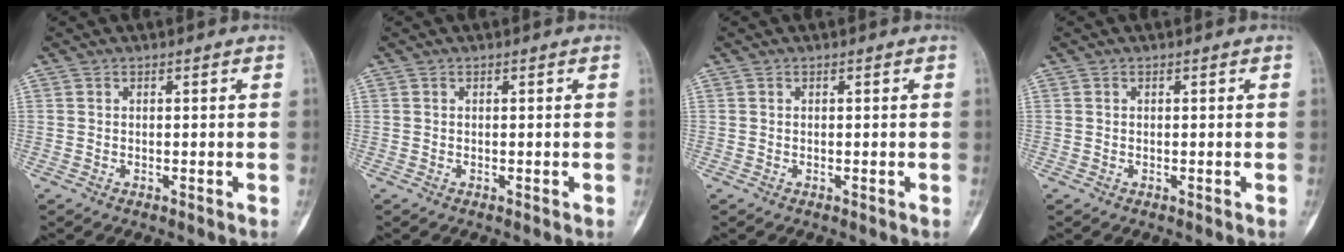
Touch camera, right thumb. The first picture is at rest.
{"total": 0.0}
{"total": 0.0}
{"total": 0.0}